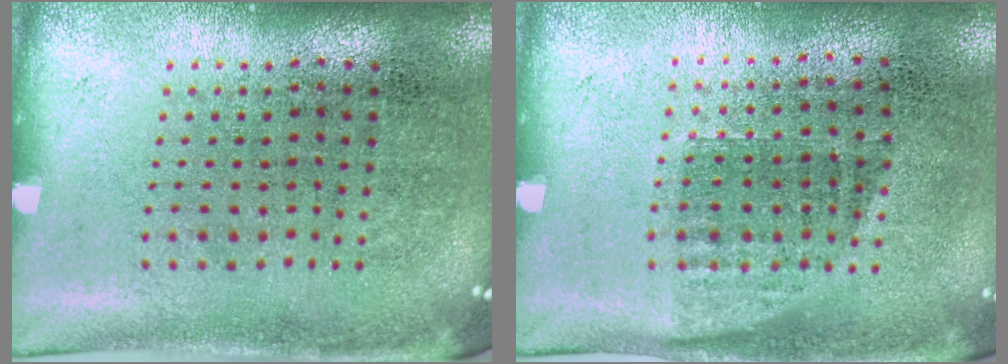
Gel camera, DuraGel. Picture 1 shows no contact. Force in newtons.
{"total": 0.8, "press": 0.7, "slide": 0.5}